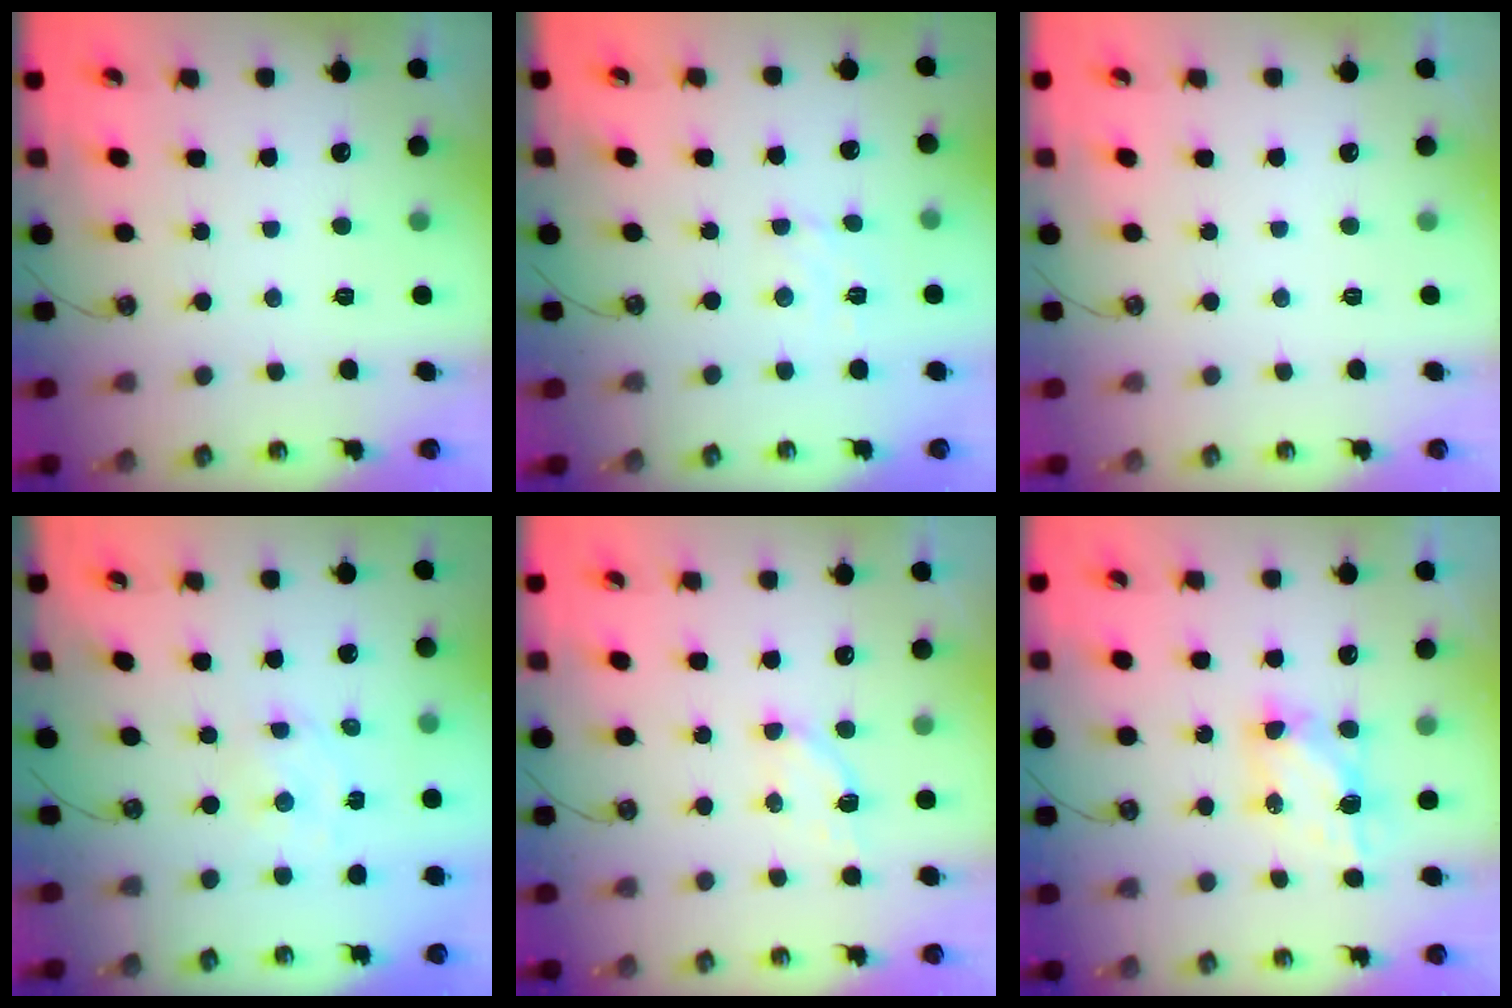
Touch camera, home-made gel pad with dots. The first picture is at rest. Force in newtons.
{"total": 4.1, "press": 4.1, "slide": 0.5}
{"total": 0.0}
{"total": 2.4, "press": 2.3, "slide": 0.7}
{"total": 4.6, "press": 4.5, "slide": 0.8}
{"total": 6.4, "press": 6.4, "slide": 0.4}